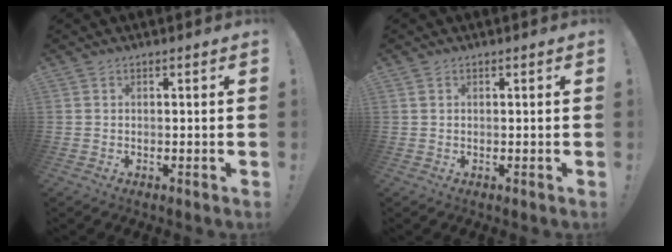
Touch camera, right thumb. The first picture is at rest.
{"total": 0.7, "force": [0.3, 0.6, 0.1], "torque": [-0.003, 0.002, 0.006]}